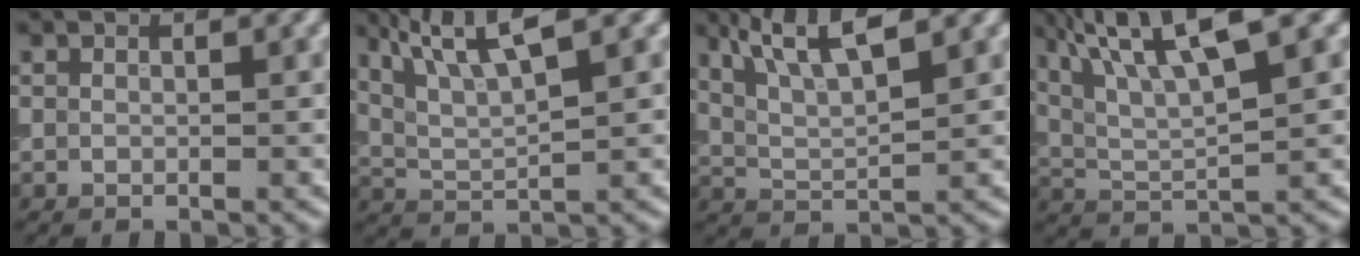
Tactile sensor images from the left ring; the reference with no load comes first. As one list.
[{"total": 5.5, "force": [3.1, 1.1, 4.4], "torque": [-0.087, 0.010, 0.063]}, {"total": 5.2, "force": [3.0, 1.2, 4.0], "torque": [-0.078, 0.010, 0.059]}, {"total": 8.2, "force": [4.1, 1.9, 6.8], "torque": [-0.119, 0.017, 0.079]}]